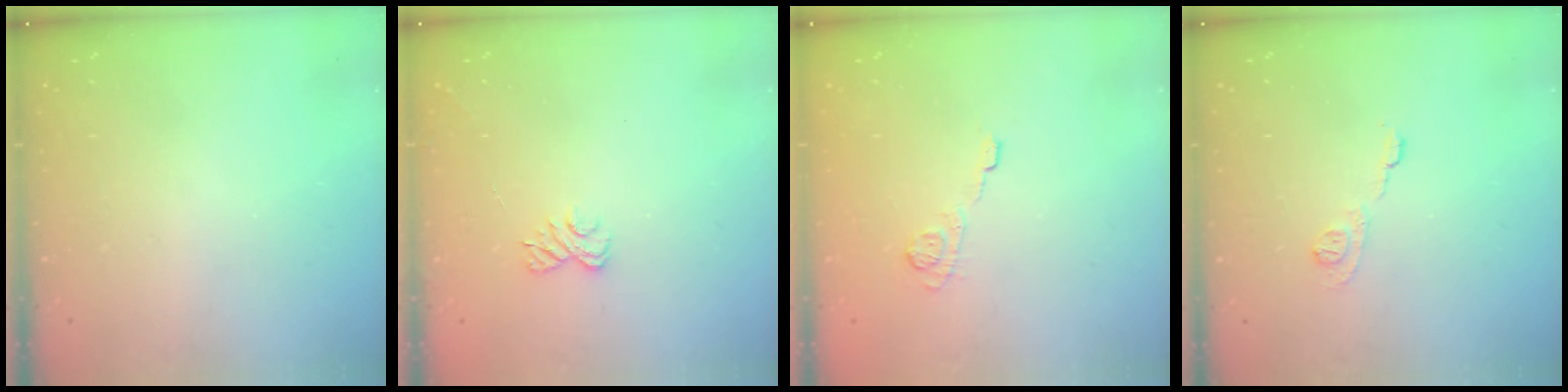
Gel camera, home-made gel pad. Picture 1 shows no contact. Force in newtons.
{"total": 4.9, "press": 4.8, "slide": 1.0}
{"total": 9.9, "press": 9.8, "slide": 1.4}
{"total": 6.1, "press": 6.1, "slide": 0.7}